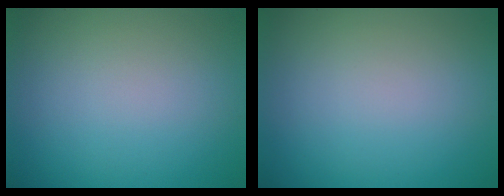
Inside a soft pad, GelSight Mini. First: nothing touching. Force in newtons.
{"total": 0.0}